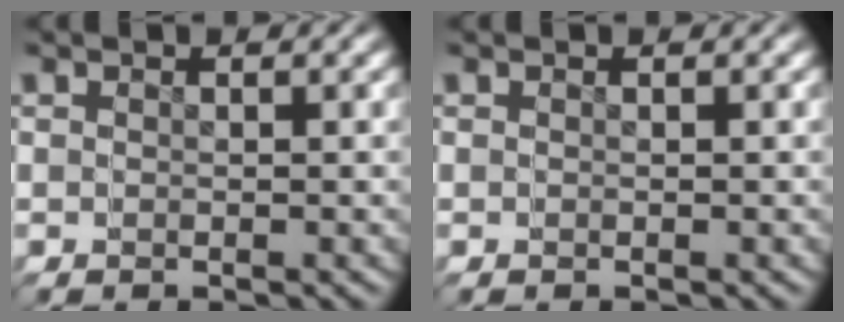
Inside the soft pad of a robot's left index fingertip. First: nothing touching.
{"total": 0.0}